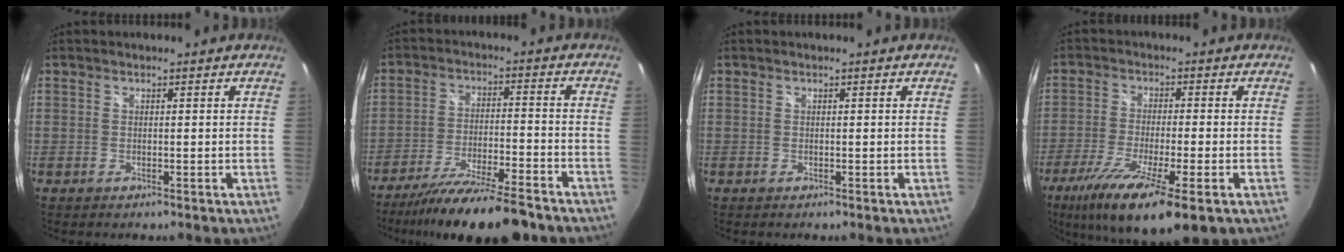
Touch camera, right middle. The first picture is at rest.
{"total": 15.7, "force": [-13.2, 1.6, 8.4], "torque": [-0.165, -0.031, -0.214]}
{"total": 0.0}
{"total": 15.0, "force": [-8.3, 2.8, 12.1], "torque": [-0.236, -0.052, -0.143]}